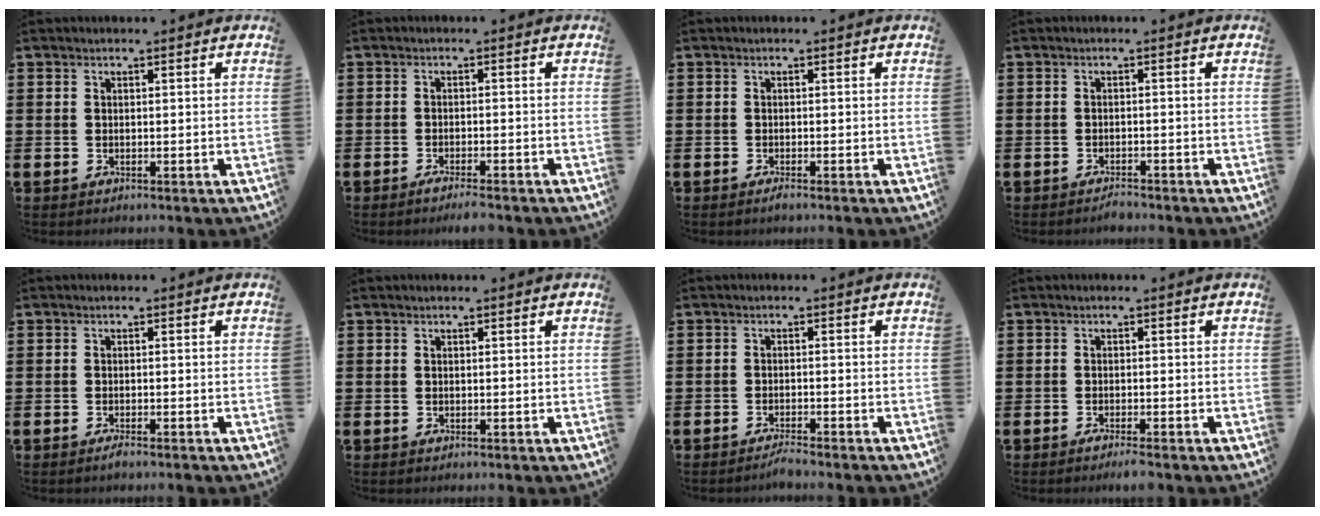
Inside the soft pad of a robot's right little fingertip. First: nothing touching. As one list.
[{"total": 1.7, "force": [-1.4, 0.1, 0.9], "torque": [-0.016, 0.002, -0.027]}, {"total": 0.6, "force": [-0.4, 0.0, 0.5], "torque": [-0.008, -0.003, -0.008]}, {"total": 1.0, "force": [-1.0, 0.1, -0.1], "torque": [-0.003, 0.002, -0.022]}, {"total": 0.8, "force": [-0.6, 0.0, 0.5], "torque": [-0.009, -0.003, -0.012]}, {"total": 0.0}, {"total": 1.5, "force": [-1.4, -0.1, 0.5], "torque": [-0.008, 0.003, -0.028]}, {"total": 1.3, "force": [-1.0, 0.0, 0.8], "torque": [-0.012, 0.001, -0.018]}]